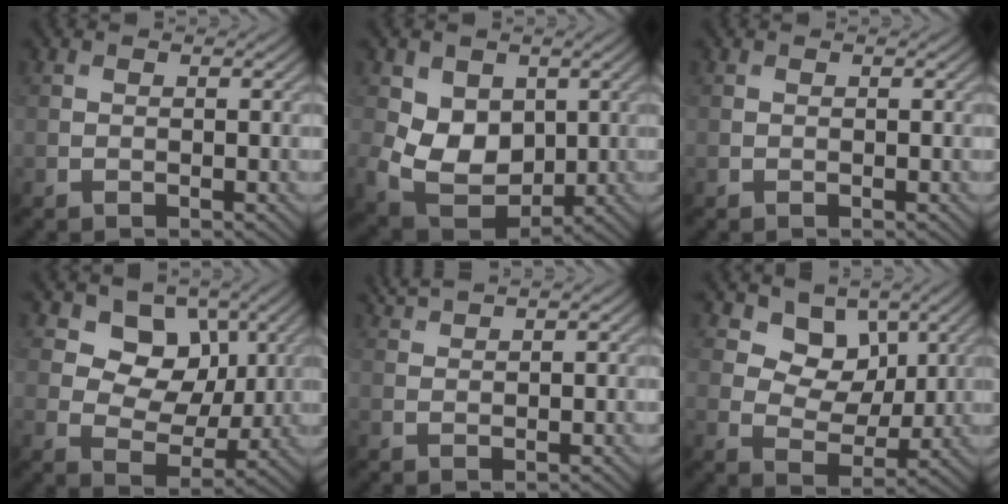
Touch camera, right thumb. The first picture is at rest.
{"total": 8.6, "force": [1.1, 6.8, 5.1], "torque": [-0.126, -0.025, 0.020]}
{"total": 0.0}
{"total": 8.2, "force": [3.5, 6.3, 4.0], "torque": [-0.087, -0.022, 0.064]}
{"total": 2.2, "force": [1.9, 0.2, 1.0], "torque": [-0.026, 0.010, 0.041]}
{"total": 7.1, "force": [3.8, 5.0, 3.4], "torque": [-0.066, -0.028, 0.068]}